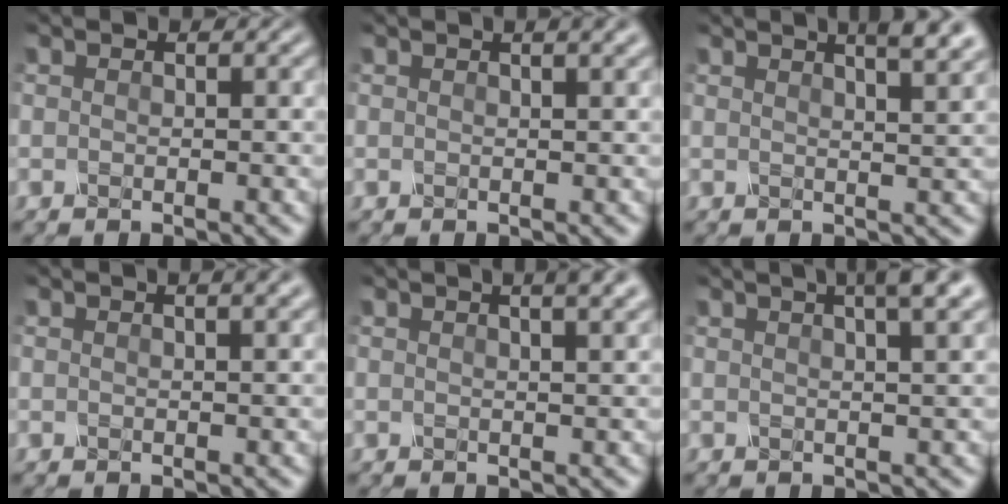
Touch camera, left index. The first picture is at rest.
{"total": 2.4, "force": [1.4, 0.8, 1.8], "torque": [-0.009, 0.006, 0.006]}
{"total": 5.3, "force": [3.5, 1.6, 3.7], "torque": [-0.023, 0.029, 0.018]}
{"total": 2.7, "force": [1.6, 1.0, 2.0], "torque": [-0.008, 0.009, 0.004]}
{"total": 5.0, "force": [2.9, 2.0, 3.5], "torque": [-0.019, 0.030, 0.002]}
{"total": 5.3, "force": [3.0, 1.4, 4.1], "torque": [-0.032, 0.025, 0.014]}